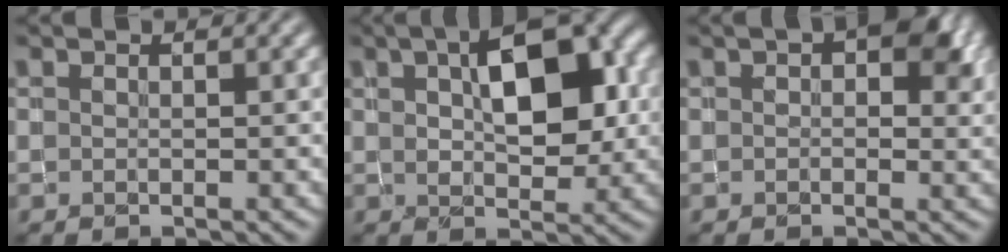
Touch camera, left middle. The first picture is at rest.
{"total": 8.0, "force": [2.1, 3.9, 6.7], "torque": [-0.099, 0.015, 0.030]}
{"total": 5.0, "force": [1.4, 3.0, 3.7], "torque": [-0.039, 0.005, 0.015]}